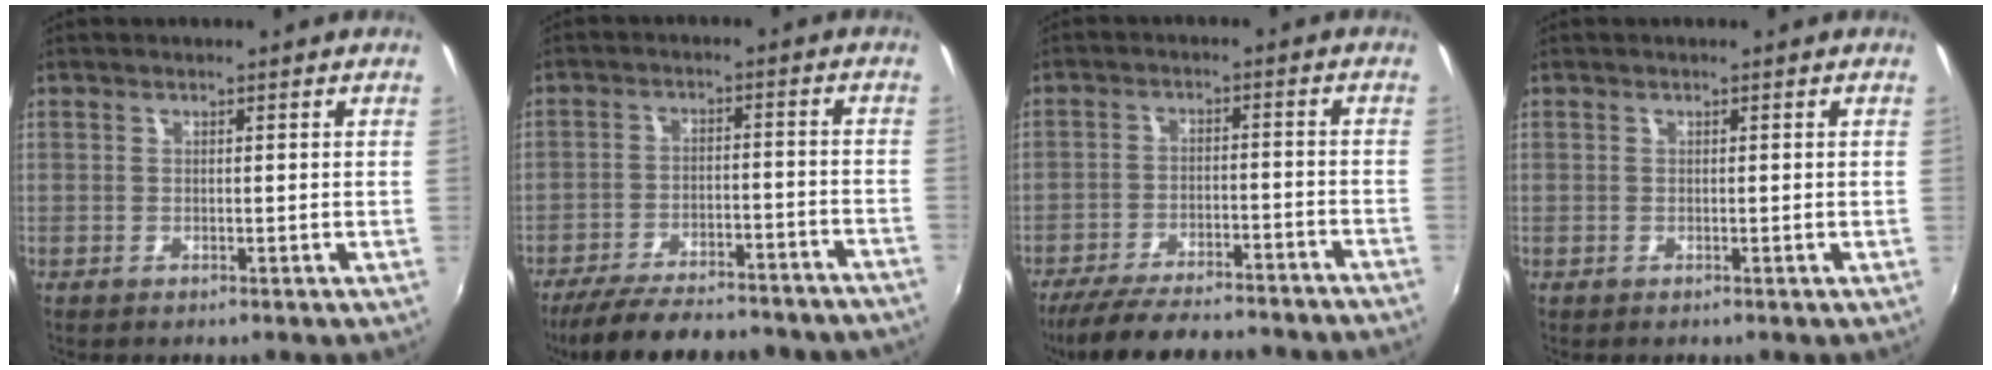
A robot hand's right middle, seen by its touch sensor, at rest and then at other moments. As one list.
[{"total": 22.8, "force": [-20.0, 5.0, 9.6], "torque": [-0.181, -0.020, -0.265]}, {"total": 20.7, "force": [-18.5, 2.7, 9.0], "torque": [-0.170, -0.030, -0.258]}, {"total": 0.0}]